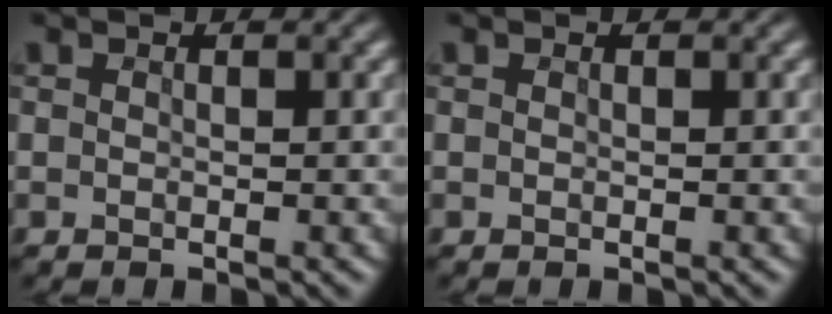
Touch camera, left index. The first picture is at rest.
{"total": 0.0}